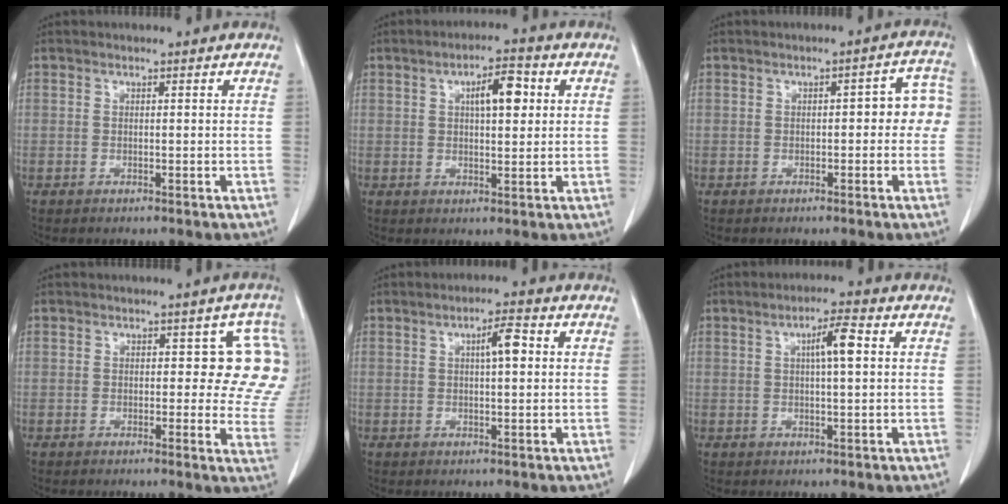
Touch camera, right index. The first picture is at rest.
{"total": 6.0, "force": [1.8, 1.9, 5.4], "torque": [-0.087, 0.011, 0.029]}
{"total": 5.3, "force": [-0.1, 2.3, 4.8], "torque": [-0.046, 0.032, -0.004]}
{"total": 8.1, "force": [2.1, 4.0, 6.7], "torque": [-0.051, 0.009, 0.013]}
{"total": 3.9, "force": [0.9, 0.7, 3.7], "torque": [-0.062, 0.007, 0.013]}
{"total": 4.7, "force": [1.1, 0.4, 4.5], "torque": [-0.078, 0.006, 0.017]}